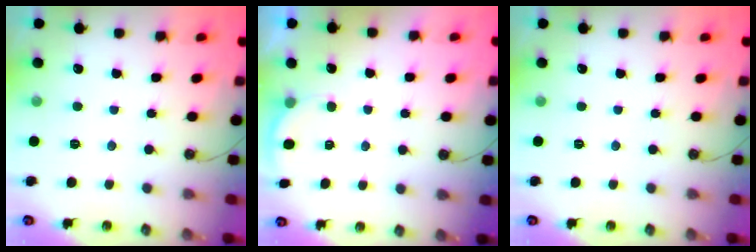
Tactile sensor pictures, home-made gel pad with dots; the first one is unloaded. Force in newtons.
{"total": 2.5, "press": 2.4, "slide": 0.7}
{"total": 0.0}